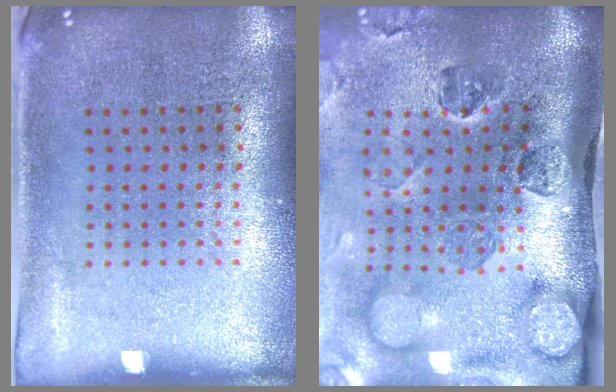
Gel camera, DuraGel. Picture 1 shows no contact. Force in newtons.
{"total": 4.8, "press": 3.4, "slide": 3.4}